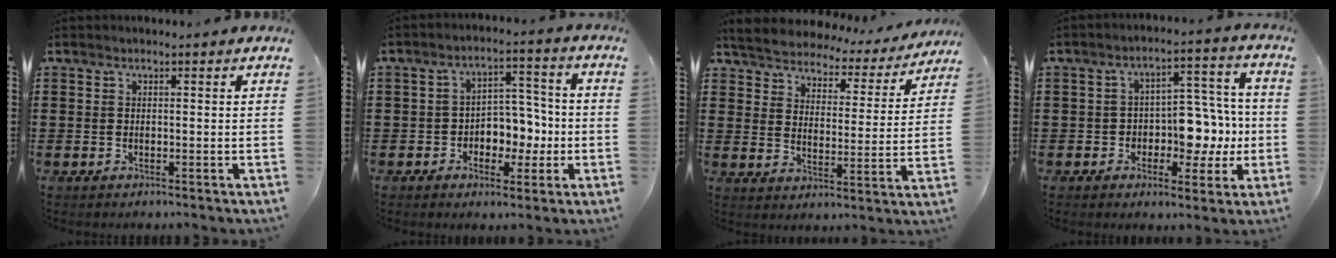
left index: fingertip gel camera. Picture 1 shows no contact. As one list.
[{"total": 5.4, "force": [-1.3, 4.4, 2.9], "torque": [-0.056, 0.007, -0.028]}, {"total": 4.1, "force": [4.1, 0.2, -0.2], "torque": [-0.024, -0.035, 0.063]}, {"total": 7.6, "force": [-1.1, 5.6, 4.9], "torque": [-0.083, 0.011, -0.020]}]